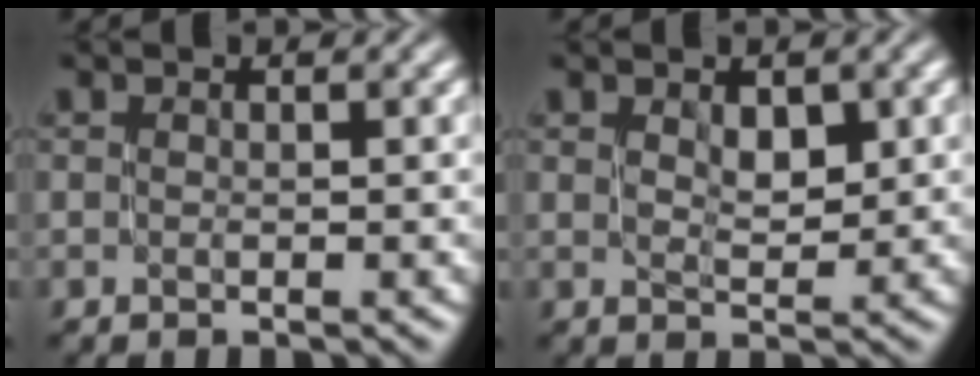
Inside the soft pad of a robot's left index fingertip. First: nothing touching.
{"total": 1.9, "force": [0.7, 1.2, 1.3], "torque": [-0.023, -0.001, 0.017]}